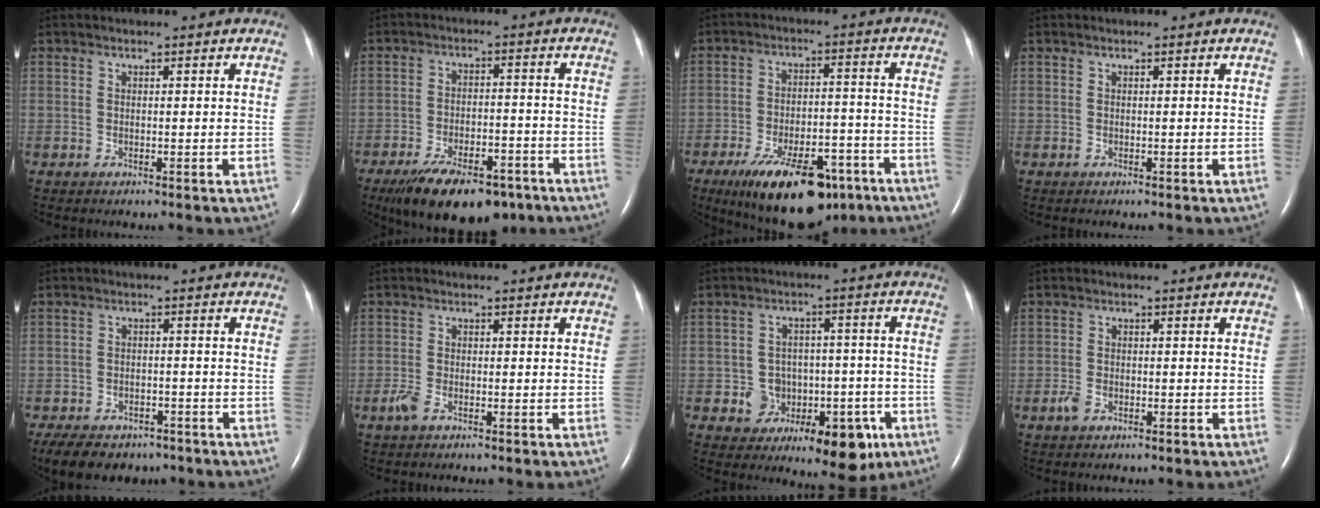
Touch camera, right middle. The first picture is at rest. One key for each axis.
{"total": 14.6, "fx": -10.3, "fy": 5.9, "fz": 8.5, "tx": -0.138, "ty": -0.008, "tz": -0.161}
{"total": 17.6, "fx": -11.4, "fy": 7.1, "fz": 11.4, "tx": -0.168, "ty": 0.000, "tz": -0.172}
{"total": 0.0}
{"total": 11.7, "fx": -8.6, "fy": 6.4, "fz": 4.6, "tx": -0.094, "ty": -0.004, "tz": -0.119}
{"total": 2.2, "fx": -1.3, "fy": 0.9, "fz": 1.6, "tx": -0.045, "ty": -0.003, "tz": -0.027}
{"total": 10.4, "fx": -4.3, "fy": 7.8, "fz": 5.2, "tx": -0.056, "ty": 0.036, "tz": -0.045}
{"total": 2.0, "fx": -1.1, "fy": 1.0, "fz": 1.3, "tx": -0.034, "ty": 0.000, "tz": -0.018}